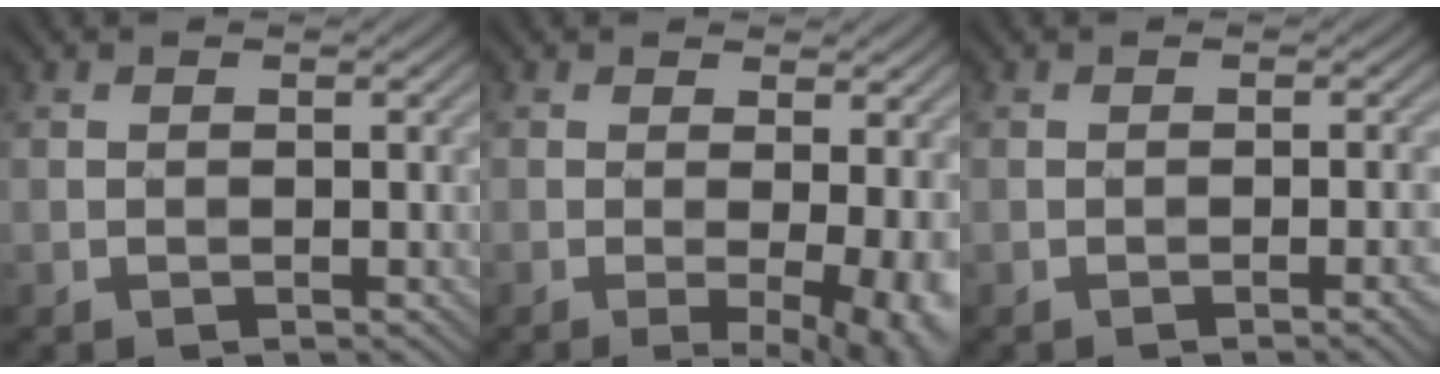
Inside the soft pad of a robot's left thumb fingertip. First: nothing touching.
{"total": 7.7, "force": [-1.0, 2.3, 7.2], "torque": [-0.079, -0.003, -0.005]}
{"total": 2.1, "force": [-0.8, 0.3, 1.9], "torque": [-0.024, 0.005, -0.014]}